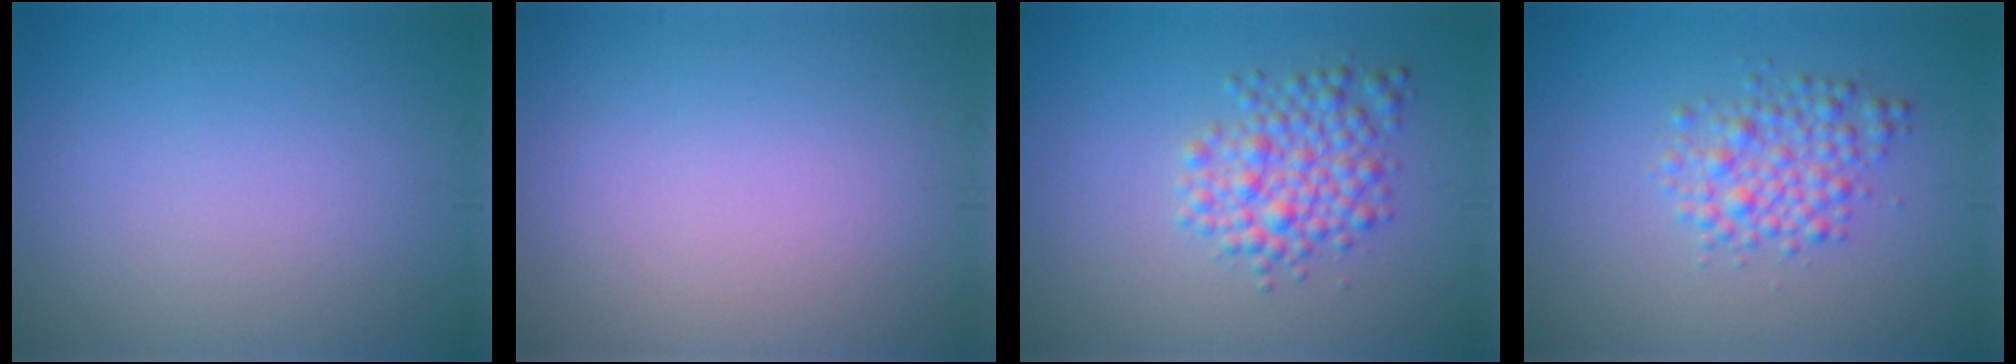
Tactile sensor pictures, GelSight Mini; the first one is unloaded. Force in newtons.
{"total": 0.0}
{"total": 4.1, "press": 4.1, "slide": 0.1}
{"total": 3.2, "press": 3.2, "slide": 0.1}